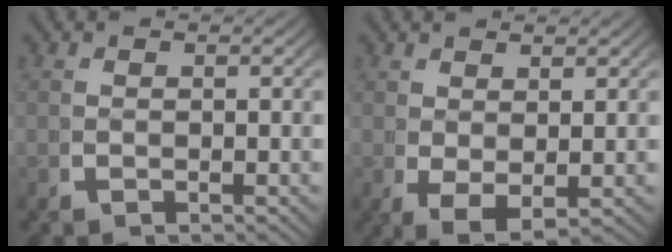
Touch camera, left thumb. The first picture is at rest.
{"total": 3.3, "force": [-0.6, 2.0, 2.5], "torque": [-0.058, -0.028, 0.012]}